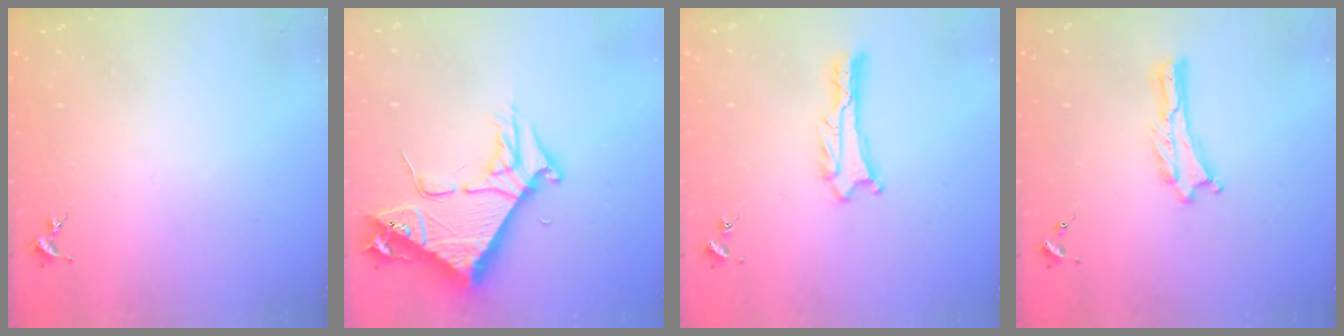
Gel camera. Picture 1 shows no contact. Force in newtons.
{"total": 8.8, "press": 8.7, "slide": 1.1}
{"total": 1.3, "press": 1.3, "slide": 0.0}
{"total": 0.0}